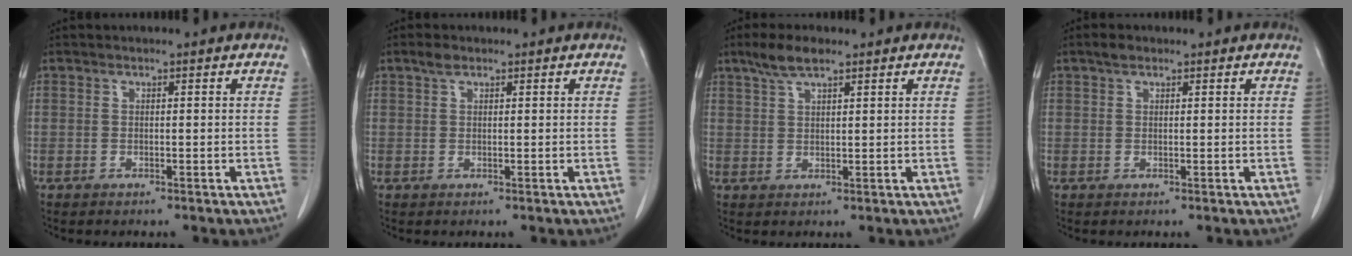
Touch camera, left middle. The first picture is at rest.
{"total": 1.4, "force": [1.0, 0.6, 0.8], "torque": [-0.019, 0.005, 0.018]}
{"total": 4.4, "force": [3.2, 1.0, 2.9], "torque": [-0.066, 0.009, 0.064]}
{"total": 1.3, "force": [1.0, 0.6, 0.7], "torque": [-0.017, 0.007, 0.016]}